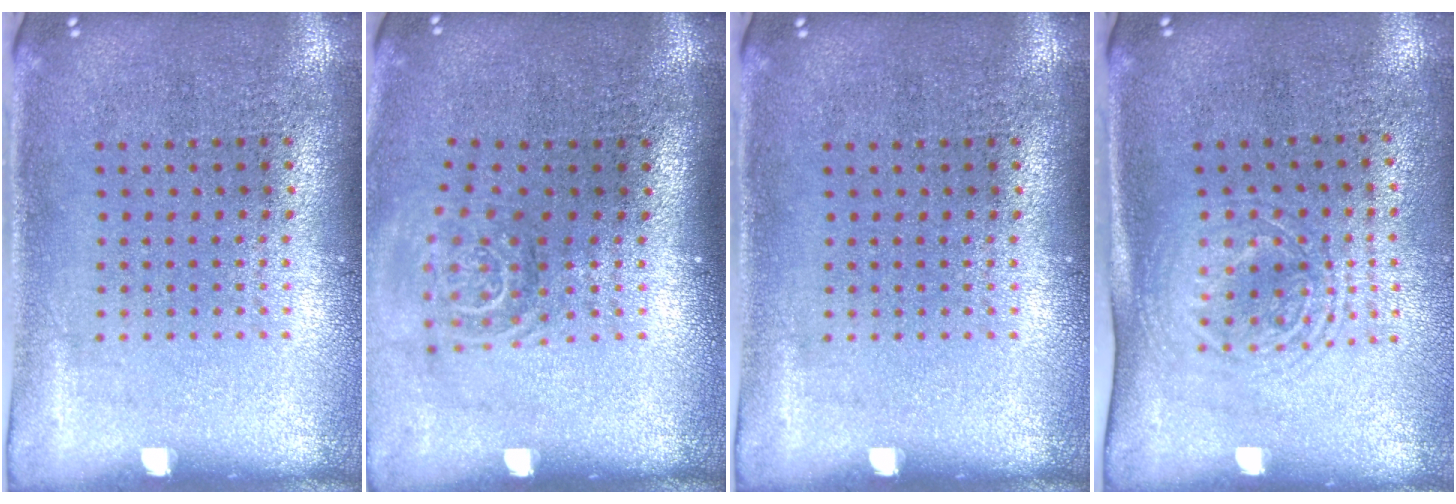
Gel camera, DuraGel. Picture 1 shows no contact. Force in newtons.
{"total": 1.6, "press": 1.1, "slide": 1.1}
{"total": 0.0}
{"total": 1.7, "press": 1.4, "slide": 1.1}